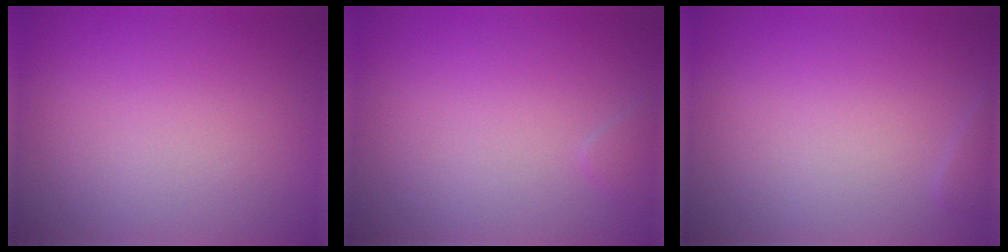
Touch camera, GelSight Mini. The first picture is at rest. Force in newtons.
{"total": 0.7, "press": 0.7, "slide": 0.0}
{"total": 0.5, "press": 0.5, "slide": 0.0}